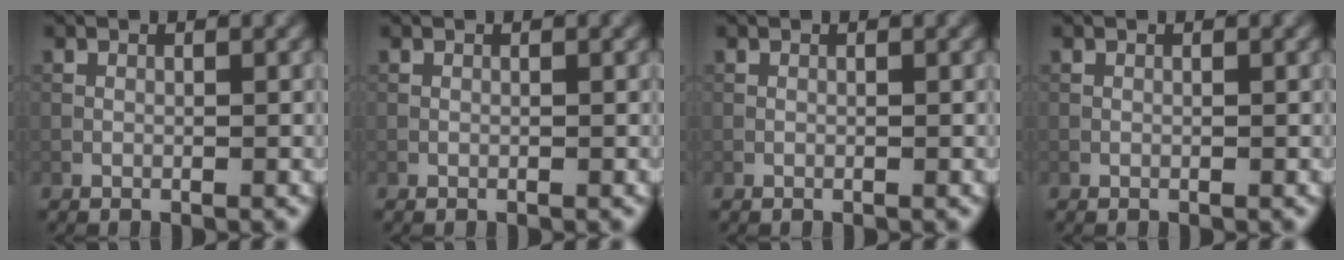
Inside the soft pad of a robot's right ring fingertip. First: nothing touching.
{"total": 0.0}
{"total": 0.0}
{"total": 0.0}